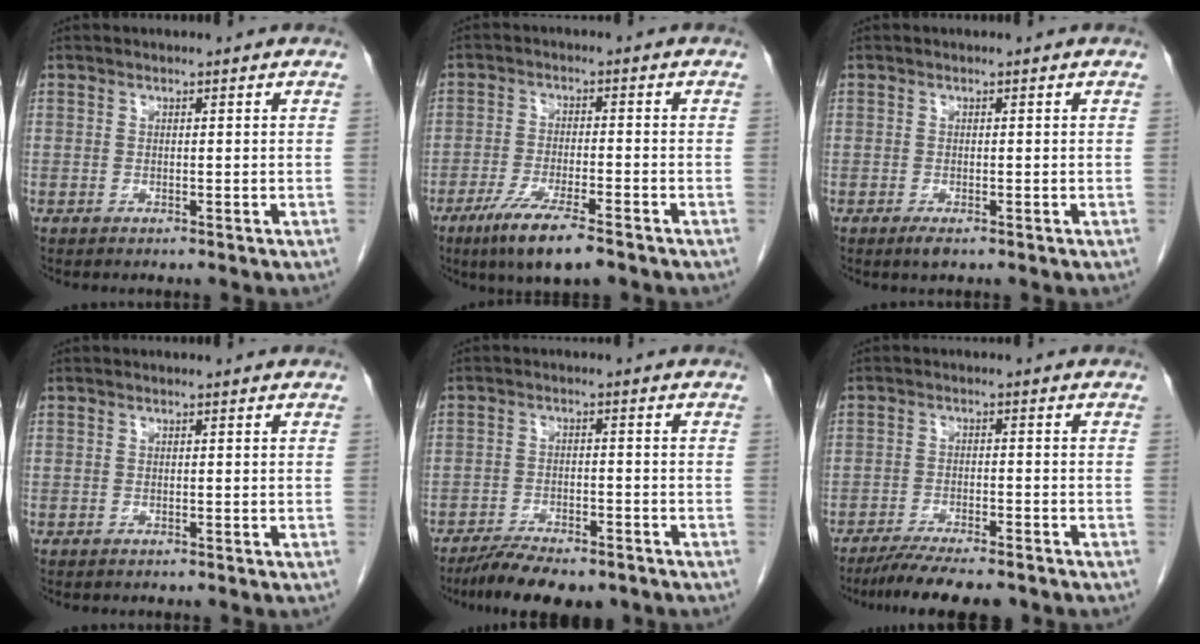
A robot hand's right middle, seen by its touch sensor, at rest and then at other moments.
{"total": 9.0, "force": [-6.2, 0.9, 6.6], "torque": [-0.118, -0.021, -0.103]}
{"total": 1.3, "force": [-0.8, 0.3, 0.9], "torque": [-0.018, -0.003, -0.010]}
{"total": 0.0}
{"total": 10.2, "force": [-8.3, 3.0, 5.1], "torque": [-0.076, -0.006, -0.126]}
{"total": 10.3, "force": [-8.8, 1.5, 5.2], "torque": [-0.077, -0.016, -0.134]}